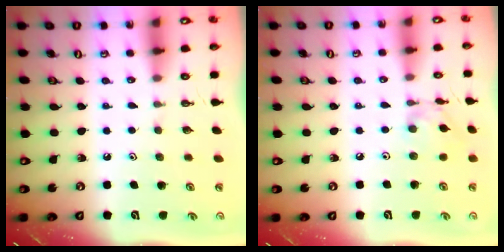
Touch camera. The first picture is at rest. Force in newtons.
{"total": 6.0, "press": 6.0, "slide": 0.3}